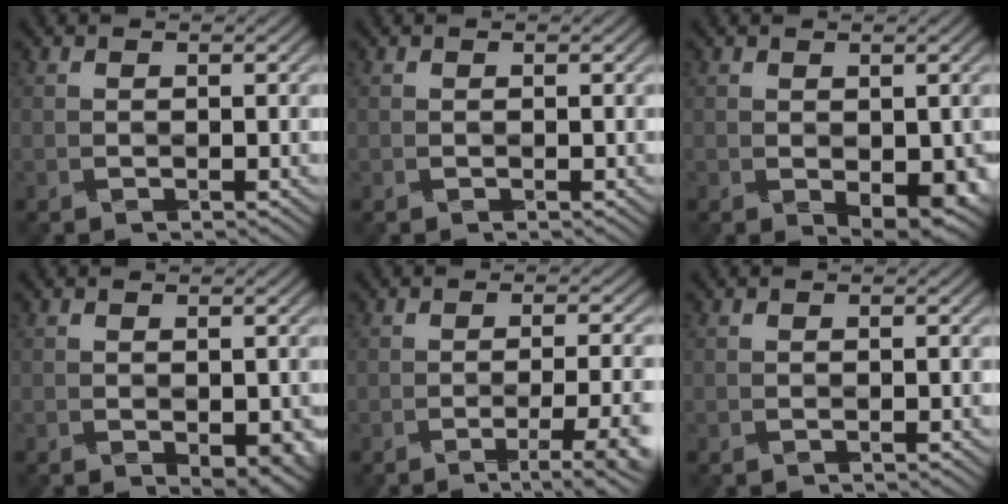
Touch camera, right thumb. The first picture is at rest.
{"total": 0.0}
{"total": 3.8, "force": [-1.1, 2.0, 3.1], "torque": [-0.048, -0.013, -0.013]}
{"total": 2.8, "force": [-0.8, 1.5, 2.2], "torque": [-0.033, -0.012, -0.005]}
{"total": 6.9, "force": [-2.8, 1.6, 6.1], "torque": [-0.065, 0.000, -0.036]}
{"total": 0.0}